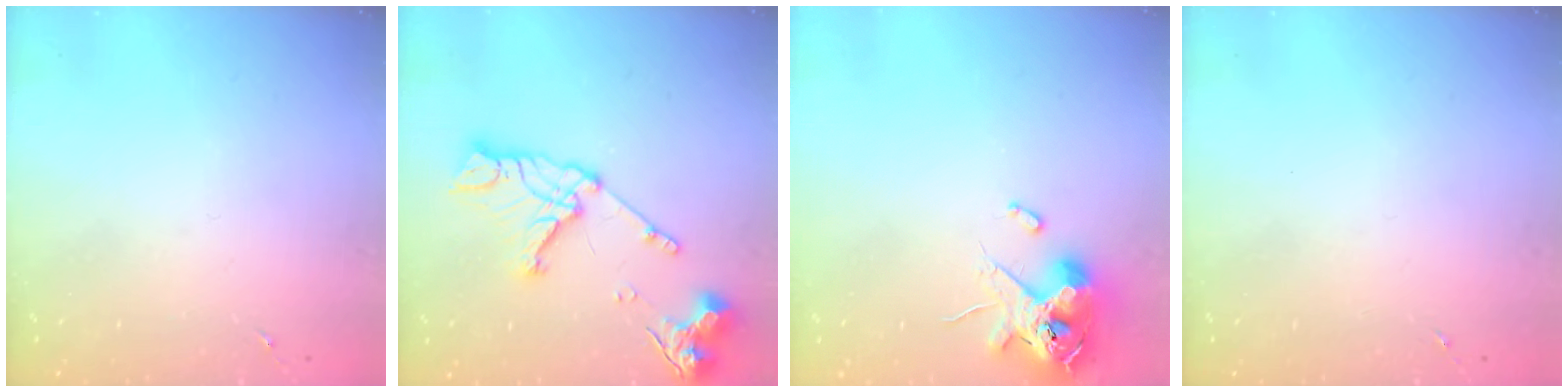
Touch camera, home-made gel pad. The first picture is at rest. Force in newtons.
{"total": 17.1, "press": 17.0, "slide": 1.9}
{"total": 12.2, "press": 12.1, "slide": 2.0}
{"total": 0.0}